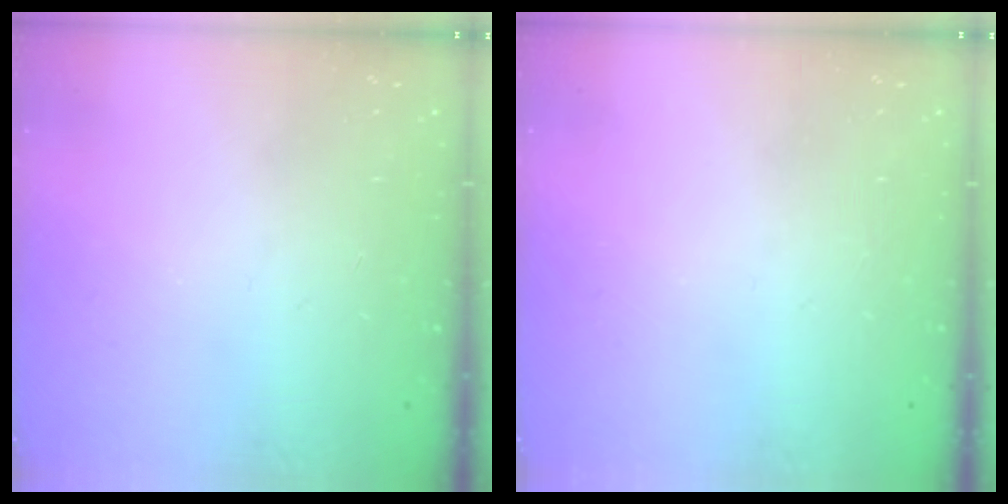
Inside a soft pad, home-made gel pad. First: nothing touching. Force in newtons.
{"total": 0.0}